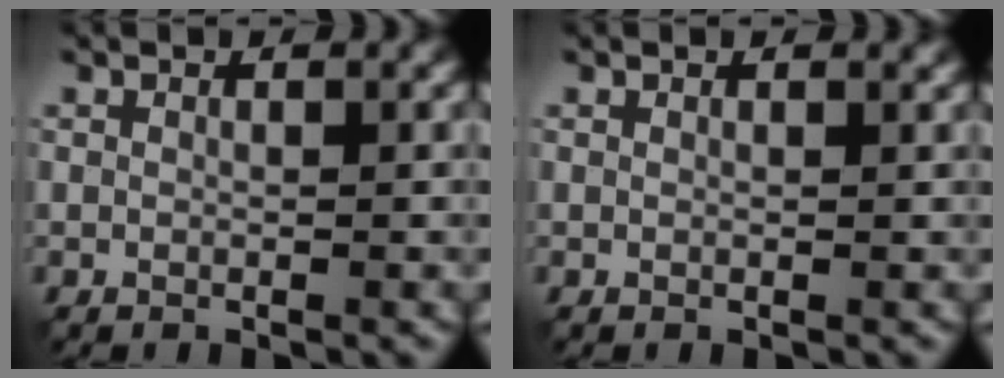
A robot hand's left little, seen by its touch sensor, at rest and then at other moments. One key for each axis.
{"total": 0.8, "fx": 0.8, "fy": 0.1, "fz": 0.3, "tx": -0.003, "ty": 0.001, "tz": 0.009}